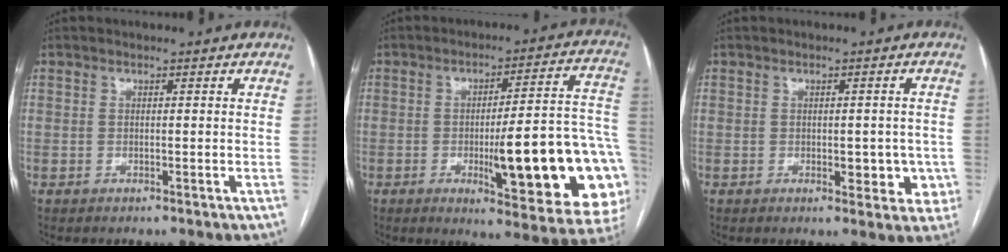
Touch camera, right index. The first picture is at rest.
{"total": 23.3, "force": [-4.9, 3.8, 22.5], "torque": [-0.202, 0.012, -0.052]}
{"total": 5.1, "force": [-1.1, 2.6, 4.2], "torque": [-0.037, 0.006, -0.007]}